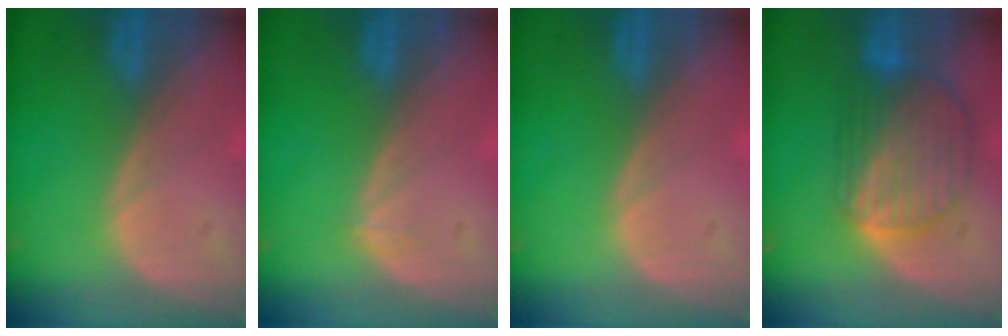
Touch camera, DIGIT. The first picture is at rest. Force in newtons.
{"total": 0.5, "press": 0.5, "slide": 0.2}
{"total": 0.0}
{"total": 9.1, "press": 7.8, "slide": 4.7}